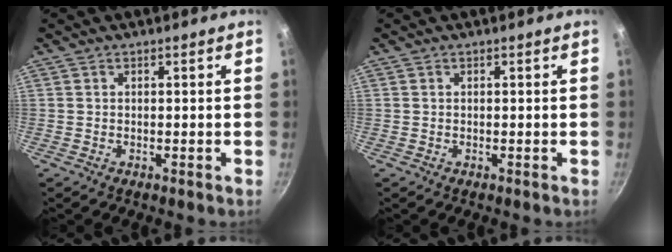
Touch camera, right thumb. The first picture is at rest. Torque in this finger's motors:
{"motor_torque": [0.04, 0.03, 0.17, 0.04, -0.01]}